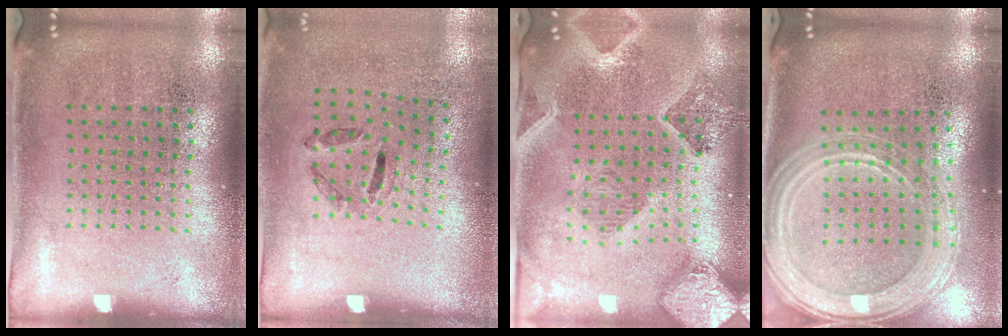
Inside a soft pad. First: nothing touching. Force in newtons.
{"total": 1.3, "press": 0.6, "slide": 1.1}
{"total": 2.2, "press": 2.0, "slide": 0.9}
{"total": 2.3, "press": 2.0, "slide": 1.0}